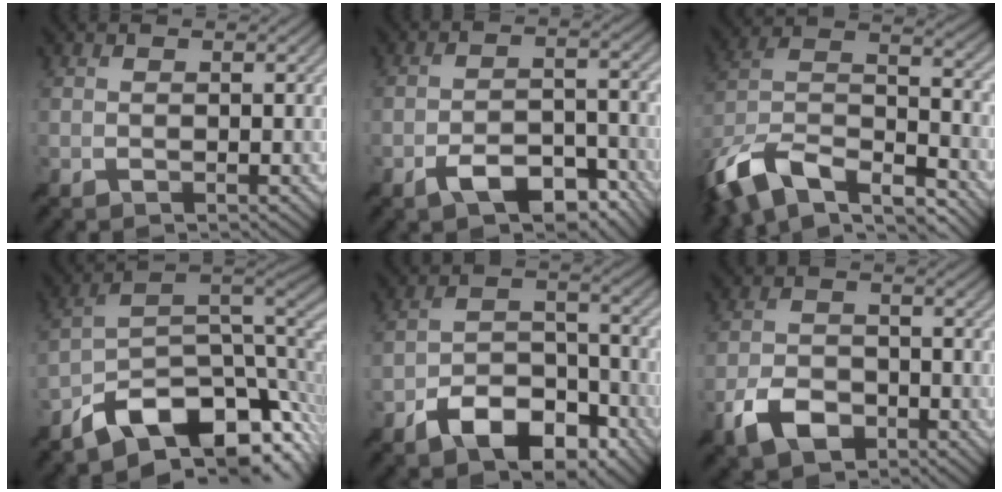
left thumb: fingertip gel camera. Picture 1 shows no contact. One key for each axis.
{"total": 7.3, "fx": -4.8, "fy": 2.9, "fz": 4.6, "tx": -0.073, "ty": 0.002, "tz": -0.084}
{"total": 16.1, "fx": -11.5, "fy": 7.0, "fz": 8.8, "tx": -0.221, "ty": -0.019, "tz": -0.194}
{"total": 12.7, "fx": -5.9, "fy": 6.8, "fz": 9.0, "tx": -0.158, "ty": -0.017, "tz": -0.086}
{"total": 9.4, "fx": -6.2, "fy": 4.6, "fz": 5.3, "tx": -0.083, "ty": -0.001, "tz": -0.122}
{"total": 5.9, "fx": -3.7, "fy": 3.2, "fz": 3.3, "tx": -0.066, "ty": -0.006, "tz": -0.079}